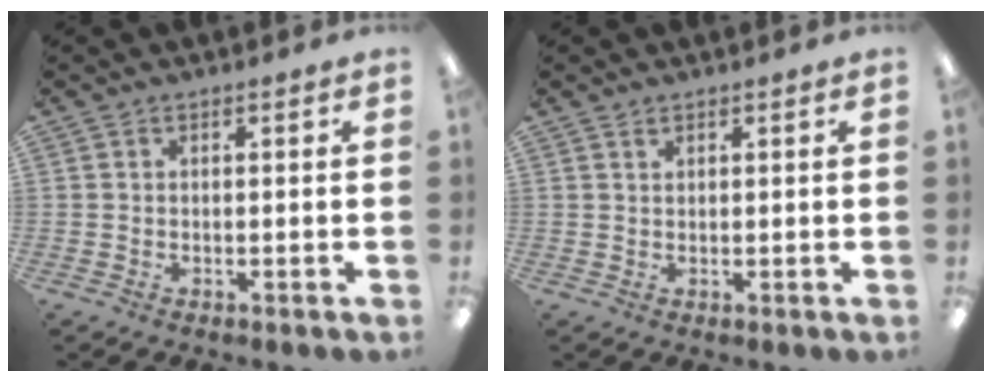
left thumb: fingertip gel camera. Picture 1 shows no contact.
{"total": 1.0, "force": [0.9, 0.3, 0.2], "torque": [-0.006, 0.000, 0.017]}